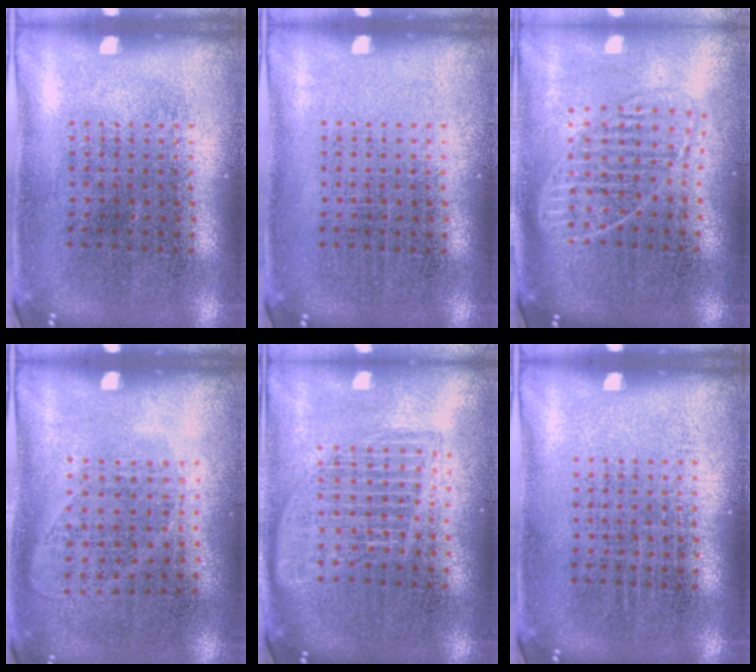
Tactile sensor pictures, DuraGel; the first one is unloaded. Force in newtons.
{"total": 0.0}
{"total": 1.7, "press": 1.4, "slide": 1.0}
{"total": 1.0, "press": 0.9, "slide": 0.4}
{"total": 1.7, "press": 1.5, "slide": 0.8}
{"total": 0.0}